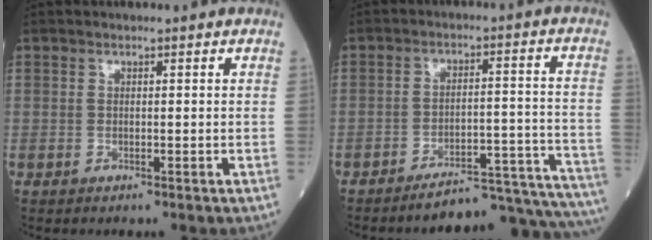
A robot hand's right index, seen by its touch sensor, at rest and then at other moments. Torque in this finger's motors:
{"motor_torque": [0.47, -1.25, 0.19, 0.05]}